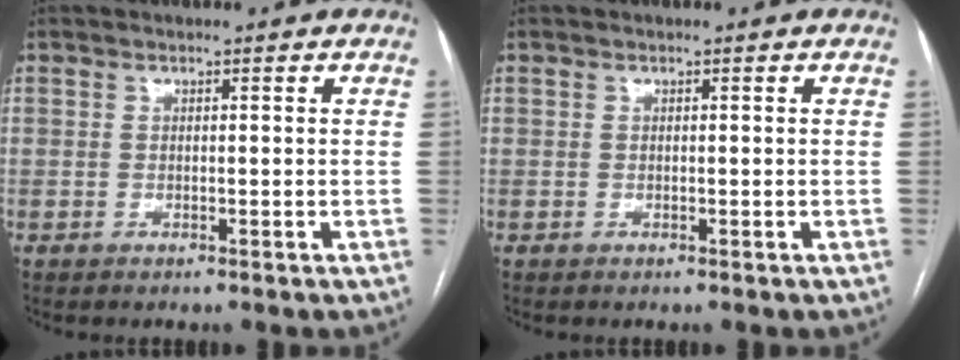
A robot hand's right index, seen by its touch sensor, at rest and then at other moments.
{"total": 0.0}